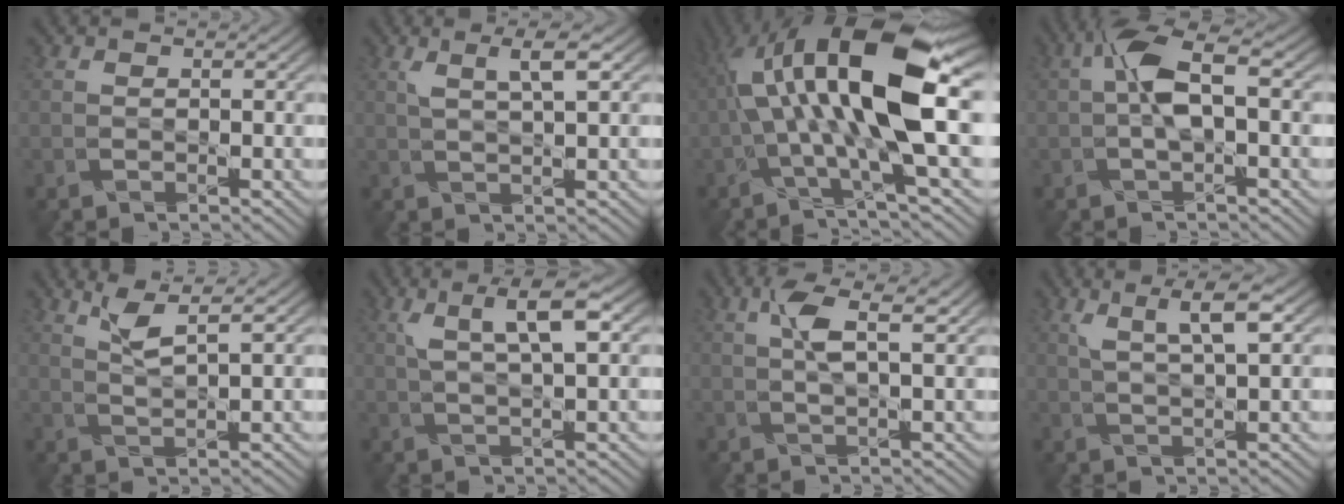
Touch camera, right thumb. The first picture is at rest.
{"total": 3.0, "force": [1.7, 0.2, 2.4], "torque": [-0.040, 0.008, 0.033]}
{"total": 15.9, "force": [2.2, 4.6, 15.1], "torque": [-0.278, 0.020, 0.029]}
{"total": 4.8, "force": [0.4, 1.5, 4.6], "torque": [-0.098, 0.016, 0.000]}
{"total": 2.9, "force": [2.1, -0.1, 1.9], "torque": [-0.044, 0.005, 0.045]}
{"total": 5.0, "force": [2.2, 0.8, 4.4], "torque": [-0.079, 0.011, 0.044]}
{"total": 3.1, "force": [1.5, 0.2, 2.8], "torque": [-0.059, 0.009, 0.028]}
{"total": 4.2, "force": [2.3, 0.5, 3.5], "torque": [-0.066, 0.007, 0.045]}